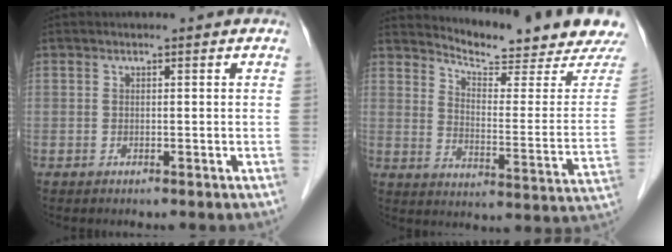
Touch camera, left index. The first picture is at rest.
{"total": 16.1, "force": [15.7, -0.4, 3.9], "torque": [-0.064, -0.088, 0.201]}